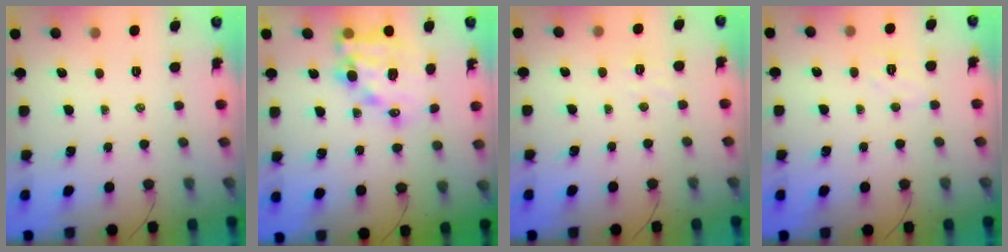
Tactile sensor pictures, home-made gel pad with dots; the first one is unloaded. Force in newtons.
{"total": 11.9, "press": 11.6, "slide": 2.9}
{"total": 3.7, "press": 3.6, "slide": 0.8}
{"total": 5.5, "press": 5.4, "slide": 1.2}